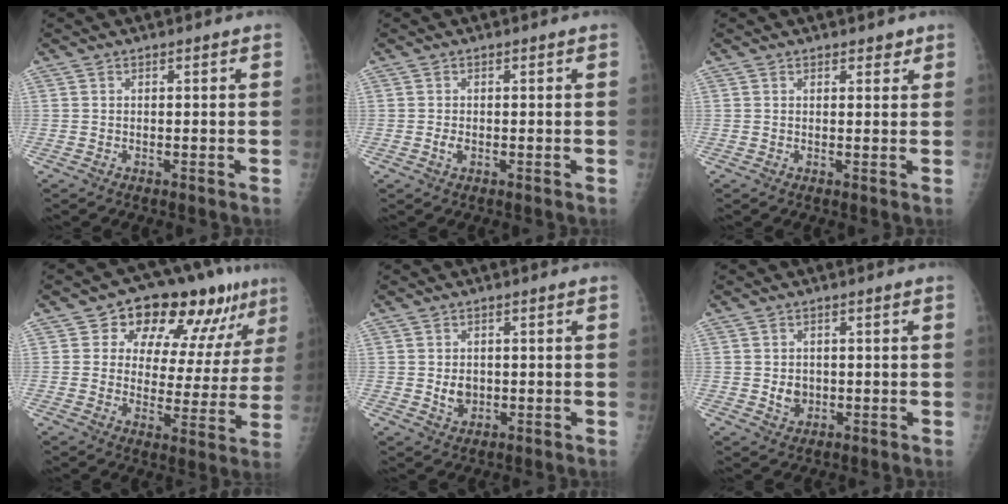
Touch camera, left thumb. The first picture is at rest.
{"total": 1.3, "force": [-0.2, 0.8, 0.9], "torque": [-0.018, -0.002, -0.003]}
{"total": 1.8, "force": [1.4, 1.0, 0.6], "torque": [0.010, -0.007, 0.014]}
{"total": 17.4, "force": [9.9, 8.9, 11.3], "torque": [-0.101, -0.021, 0.140]}
{"total": 3.2, "force": [0.0, 2.6, 2.0], "torque": [-0.021, -0.003, 0.009]}
{"total": 3.1, "force": [-0.1, 2.6, 1.7], "torque": [-0.014, 0.000, 0.007]}